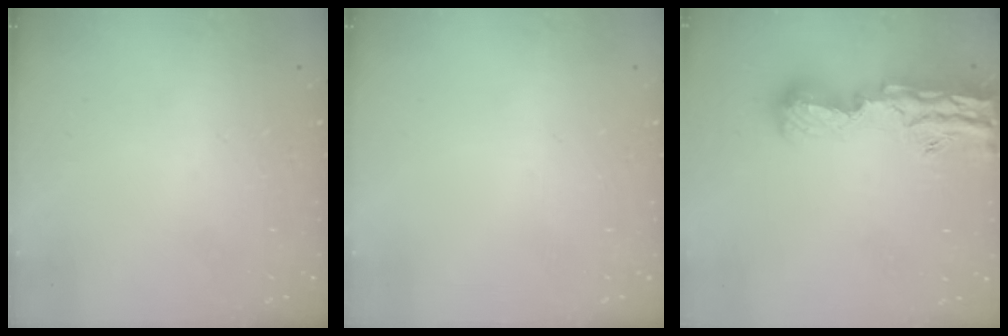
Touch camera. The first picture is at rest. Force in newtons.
{"total": 0.0}
{"total": 18.1, "press": 17.4, "slide": 5.2}